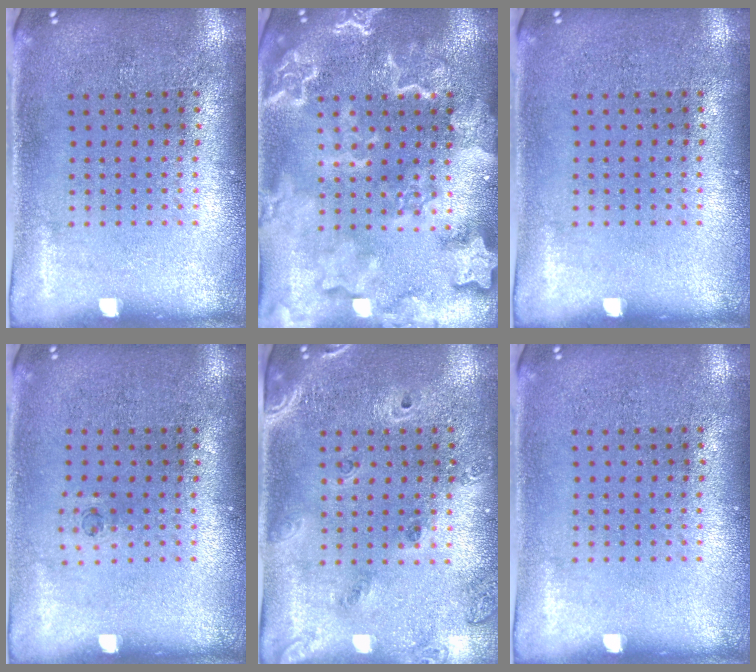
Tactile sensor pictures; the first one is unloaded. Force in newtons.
{"total": 4.8, "press": 4.7, "slide": 0.7}
{"total": 0.0}
{"total": 0.6, "press": 0.3, "slide": 0.5}
{"total": 1.4, "press": 1.3, "slide": 0.5}
{"total": 0.0}